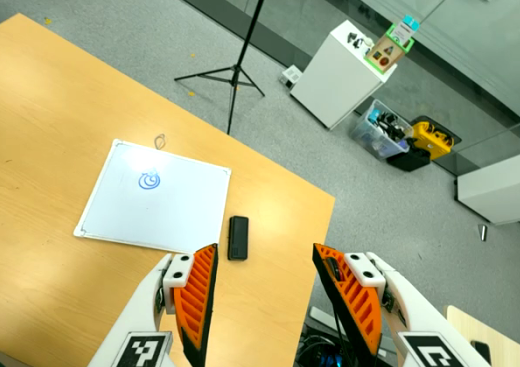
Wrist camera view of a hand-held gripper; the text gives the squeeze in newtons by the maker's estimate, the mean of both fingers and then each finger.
{"total": 0.0}